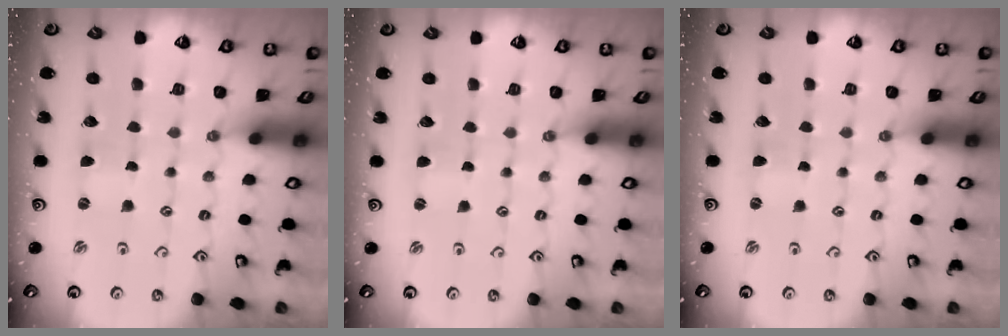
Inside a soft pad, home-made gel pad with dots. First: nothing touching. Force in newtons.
{"total": 1.1, "press": 1.0, "slide": 0.2}
{"total": 0.0}